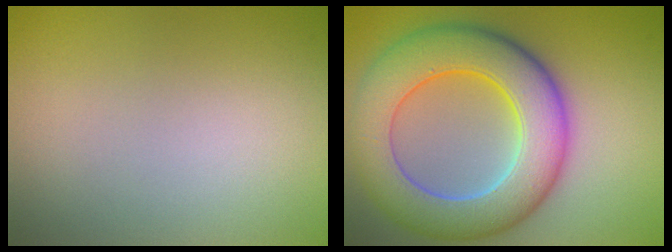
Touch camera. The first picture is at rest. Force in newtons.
{"total": 10.2, "press": 10.2, "slide": 0.6}